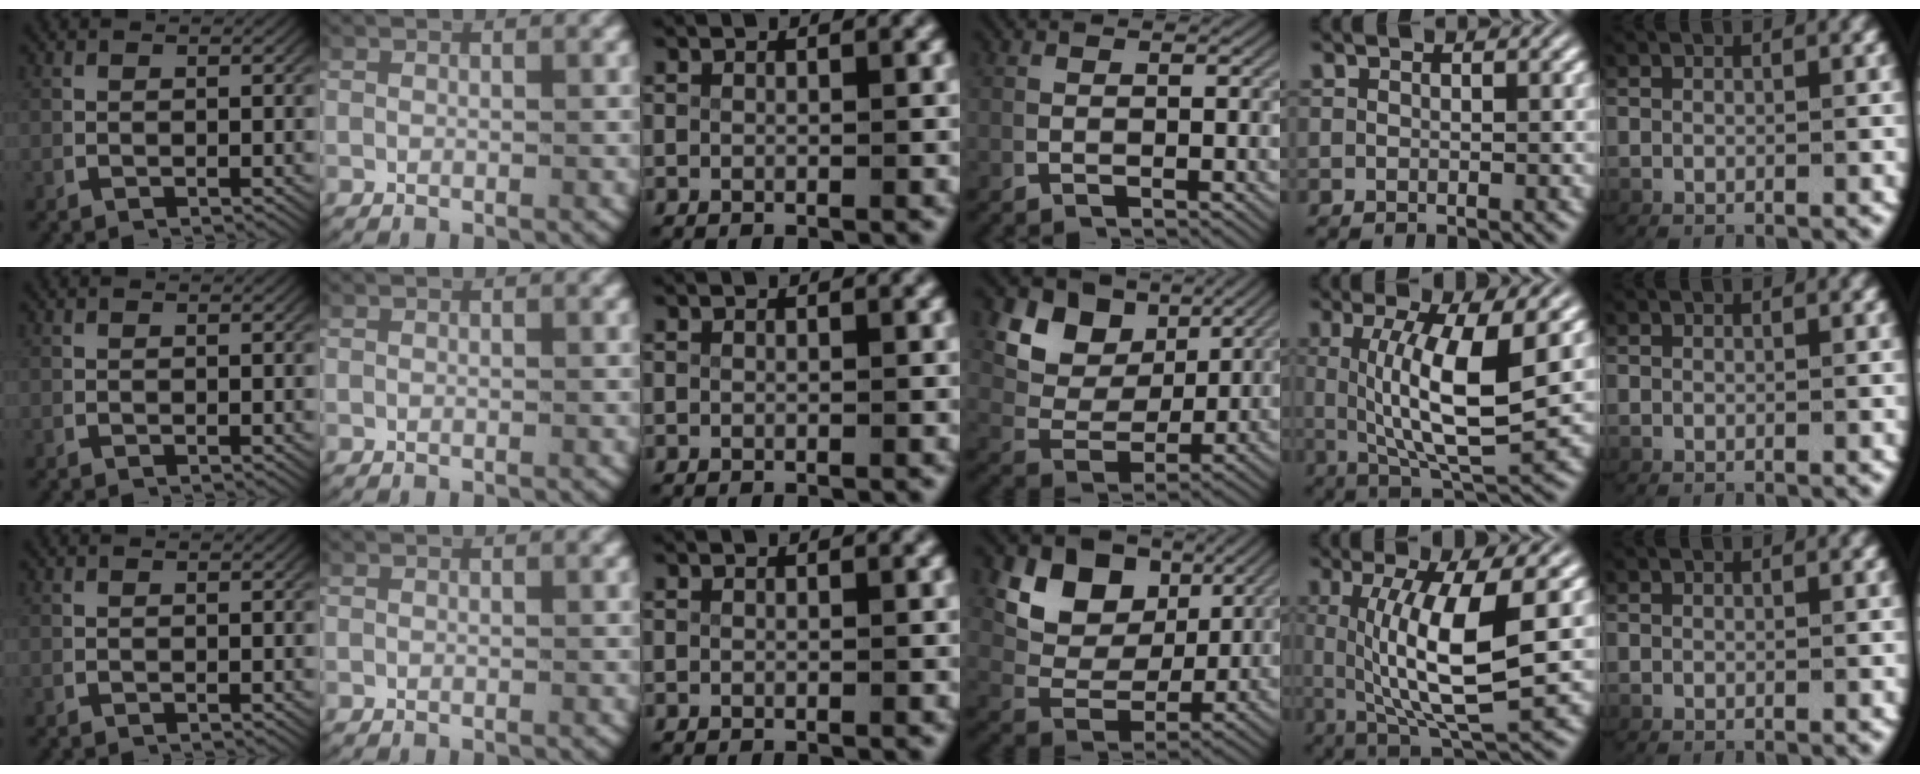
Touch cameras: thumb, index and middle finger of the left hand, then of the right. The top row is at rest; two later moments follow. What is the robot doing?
{"motion": "lift_and_place", "object": "key"}